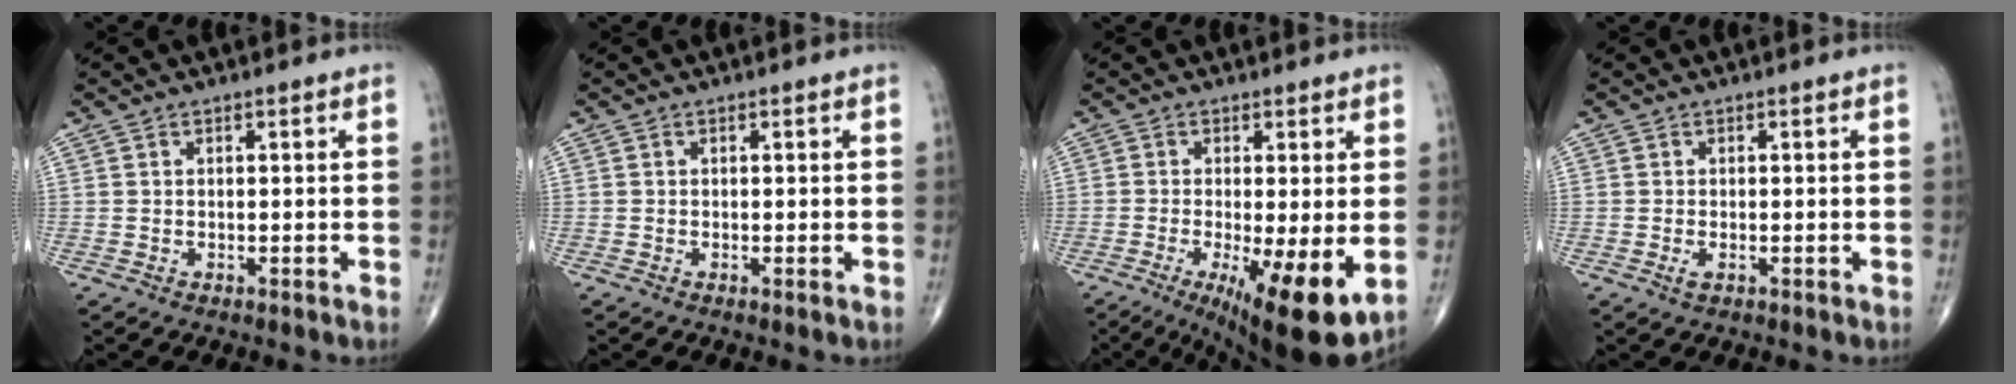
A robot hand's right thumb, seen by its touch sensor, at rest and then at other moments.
{"total": 0.0}
{"total": 13.2, "force": [-3.4, 3.2, 12.3], "torque": [-0.181, -0.027, -0.045]}
{"total": 1.1, "force": [-0.4, 0.5, 0.9], "torque": [-0.022, -0.003, -0.008]}